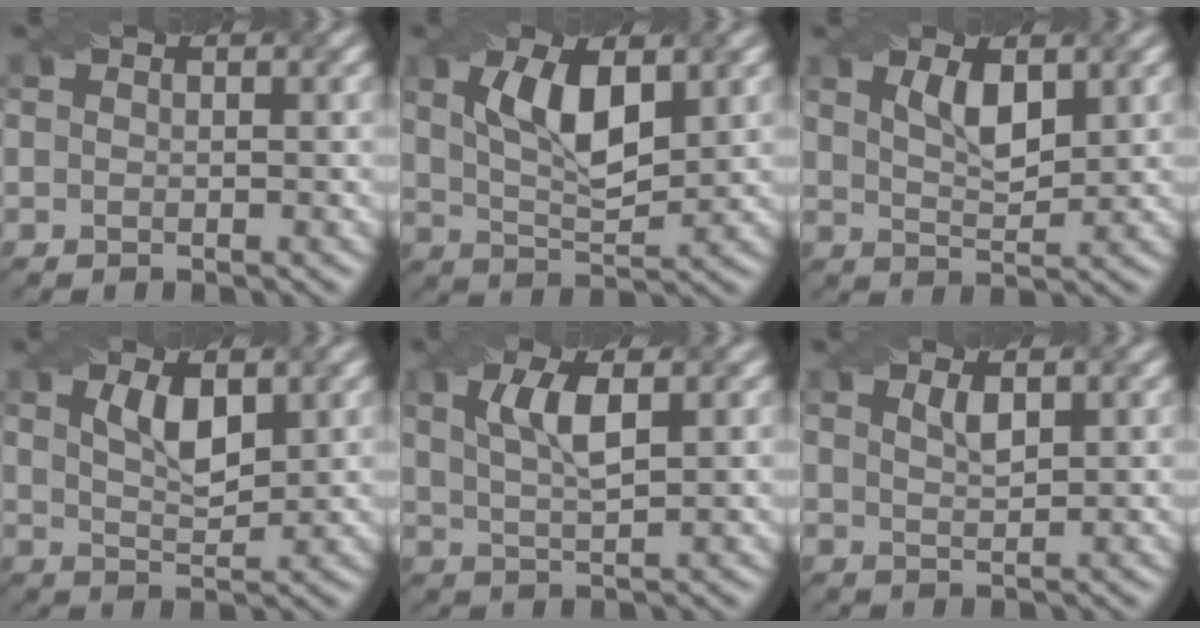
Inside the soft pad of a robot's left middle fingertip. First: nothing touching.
{"total": 6.7, "force": [2.1, 2.7, 5.7], "torque": [-0.112, 0.002, 0.039]}
{"total": 3.4, "force": [1.6, 1.3, 2.7], "torque": [-0.056, -0.001, 0.032]}
{"total": 3.6, "force": [1.6, 1.4, 2.9], "torque": [-0.059, -0.001, 0.033]}
{"total": 4.1, "force": [1.5, 1.2, 3.7], "torque": [-0.075, 0.002, 0.030]}
{"total": 1.7, "force": [1.1, 0.5, 1.3], "torque": [-0.024, 0.001, 0.022]}